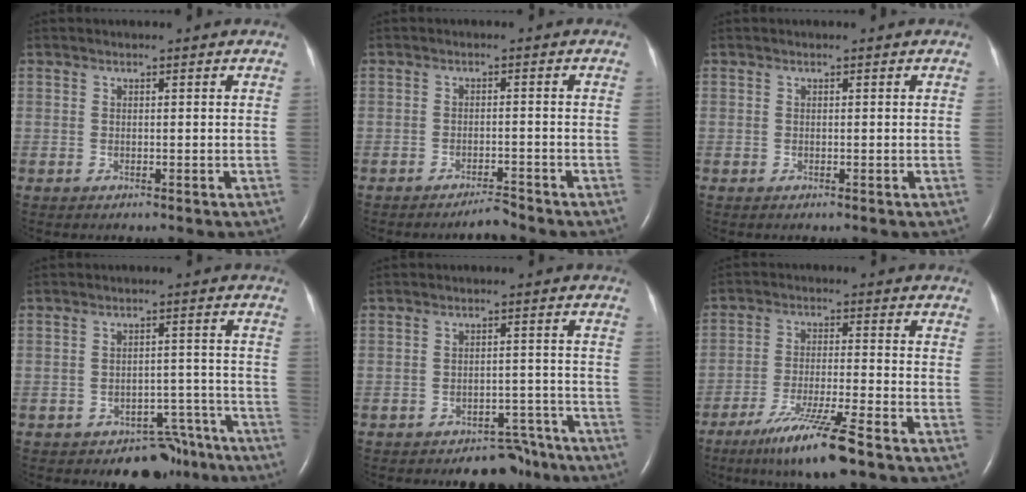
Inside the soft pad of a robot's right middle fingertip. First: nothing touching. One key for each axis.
{"total": 2.3, "fx": -2.3, "fy": -0.1, "fz": 0.6, "tx": -0.009, "ty": -0.007, "tz": -0.037}
{"total": 0.0}
{"total": 7.9, "fx": -6.6, "fy": 4.1, "fz": 1.3, "tx": 0.009, "ty": 0.036, "tz": -0.090}
{"total": 6.8, "fx": -6.0, "fy": 2.8, "fz": 1.5, "tx": 0.000, "ty": 0.020, "tz": -0.083}
{"total": 10.1, "fx": -6.8, "fy": -0.9, "fz": 7.4, "tx": -0.145, "ty": -0.035, "tz": -0.125}